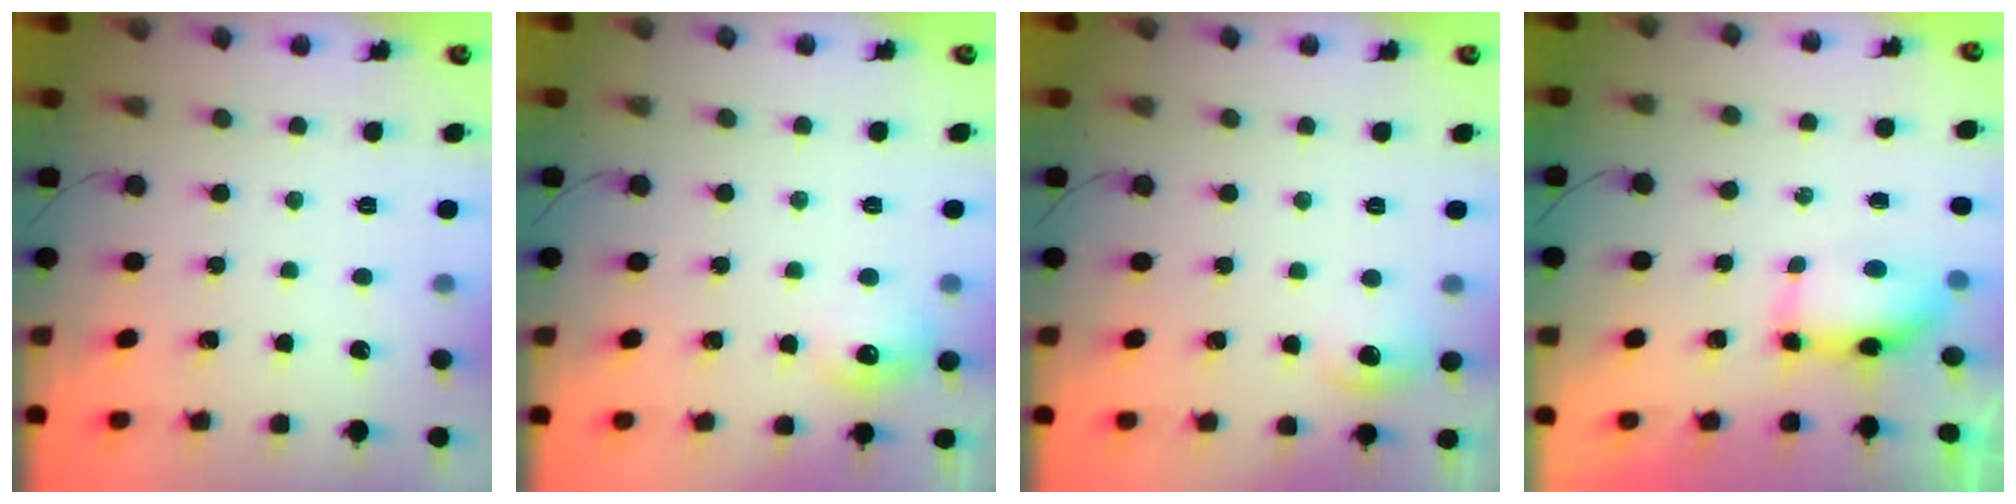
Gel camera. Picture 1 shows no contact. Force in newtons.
{"total": 8.5, "press": 8.5, "slide": 0.5}
{"total": 6.0, "press": 5.8, "slide": 1.7}
{"total": 6.7, "press": 6.7, "slide": 0.5}